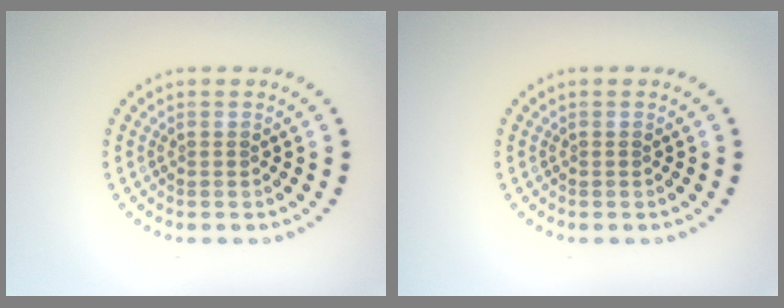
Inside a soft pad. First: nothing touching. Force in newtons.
{"total": 0.0}